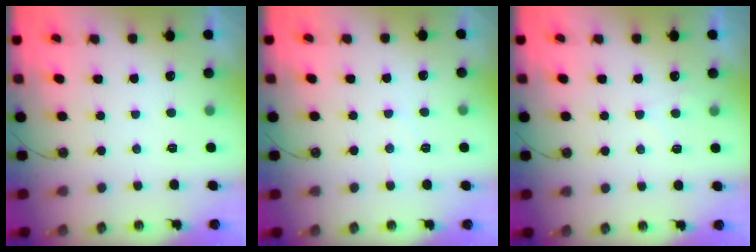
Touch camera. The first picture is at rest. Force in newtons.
{"total": 3.4, "press": 3.4, "slide": 0.5}
{"total": 4.9, "press": 4.9, "slide": 0.7}